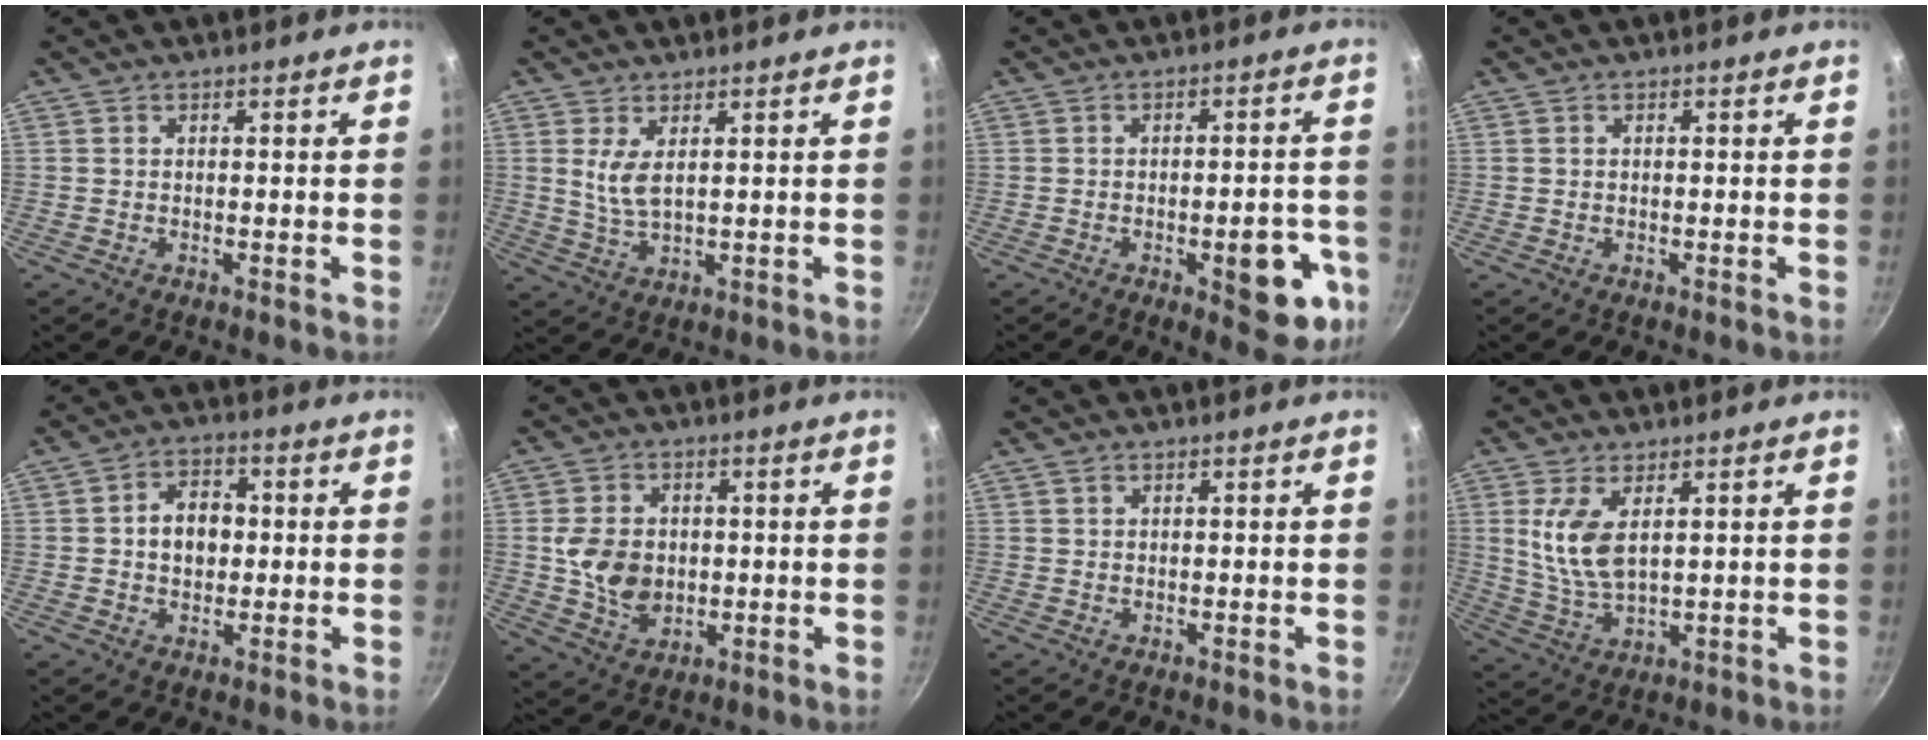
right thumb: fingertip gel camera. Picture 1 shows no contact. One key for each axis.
{"total": 4.8, "fx": 1.4, "fy": 2.2, "fz": 4.1, "tx": -0.079, "ty": -0.015, "tz": 0.034}
{"total": 12.3, "fx": -4.2, "fy": 5.1, "fz": 10.4, "tx": -0.081, "ty": 0.020, "tz": -0.048}
{"total": 0.0}
{"total": 7.3, "fx": 0.5, "fy": 5.5, "fz": 4.8, "tx": -0.046, "ty": 0.012, "tz": 0.001}
{"total": 9.6, "fx": 0.1, "fy": 7.2, "fz": 6.3, "tx": -0.102, "ty": -0.005, "tz": 0.006}
{"total": 0.9, "fx": 0.6, "fy": 0.6, "fz": 0.3, "tx": -0.004, "ty": 0.000, "tz": 0.011}
{"total": 8.8, "fx": 2.7, "fy": 4.2, "fz": 7.2, "tx": -0.141, "ty": -0.024, "tz": 0.063}